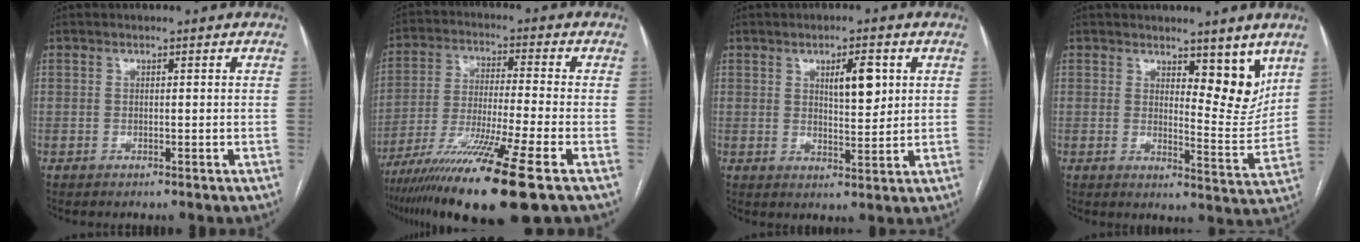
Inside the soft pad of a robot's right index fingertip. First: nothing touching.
{"total": 16.7, "force": [-10.6, -1.0, 12.9], "torque": [-0.231, -0.050, -0.184]}
{"total": 5.6, "force": [2.2, 1.7, 4.9], "torque": [-0.079, -0.002, 0.040]}
{"total": 7.0, "force": [4.6, 2.4, 4.7], "torque": [-0.053, -0.019, 0.070]}